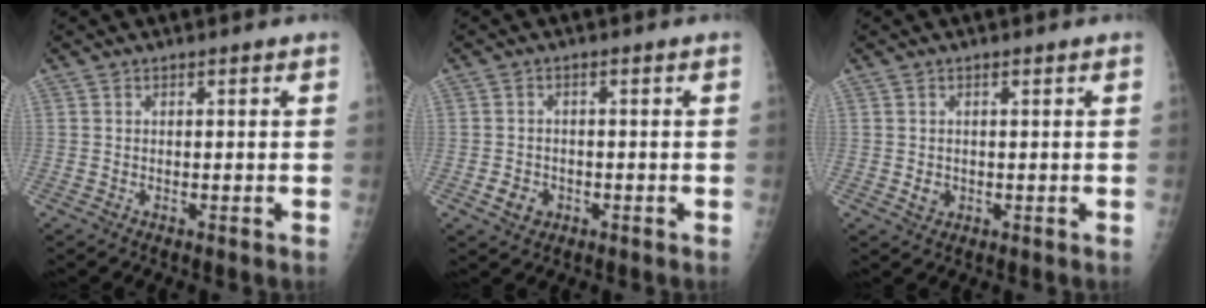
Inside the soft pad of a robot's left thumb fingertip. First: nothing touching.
{"total": 3.3, "force": [-1.1, 2.7, 1.4], "torque": [-0.014, 0.004, -0.014]}
{"total": 1.8, "force": [0.0, 1.5, 0.8], "torque": [-0.008, 0.000, 0.005]}